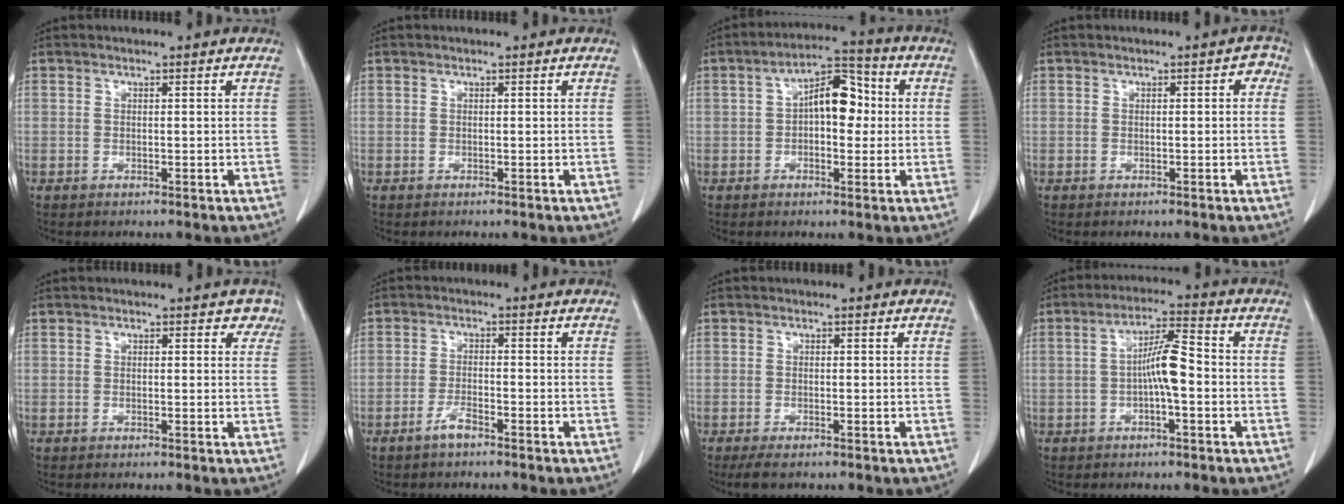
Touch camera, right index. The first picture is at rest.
{"total": 0.0}
{"total": 8.5, "force": [0.8, 4.0, 7.4], "torque": [-0.122, 0.034, 0.009]}
{"total": 1.6, "force": [0.1, 0.8, 1.3], "torque": [-0.005, 0.012, -0.004]}
{"total": 1.7, "force": [1.1, 1.2, 0.6], "torque": [0.014, -0.003, -0.001]}
{"total": 2.5, "force": [-1.9, 0.3, 1.7], "torque": [-0.039, -0.001, -0.035]}
{"total": 2.9, "force": [-2.2, 0.6, 1.9], "torque": [-0.036, -0.009, -0.030]}
{"total": 6.3, "force": [-0.9, 0.9, 6.1], "torque": [-0.113, 0.016, -0.018]}